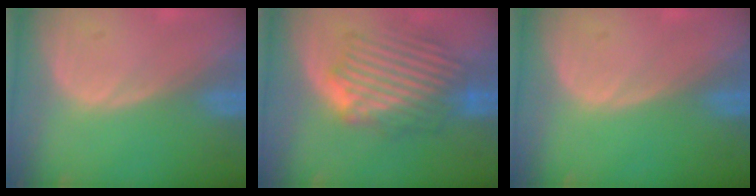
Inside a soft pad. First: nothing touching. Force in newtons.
{"total": 8.9, "press": 8.3, "slide": 3.2}
{"total": 0.0}